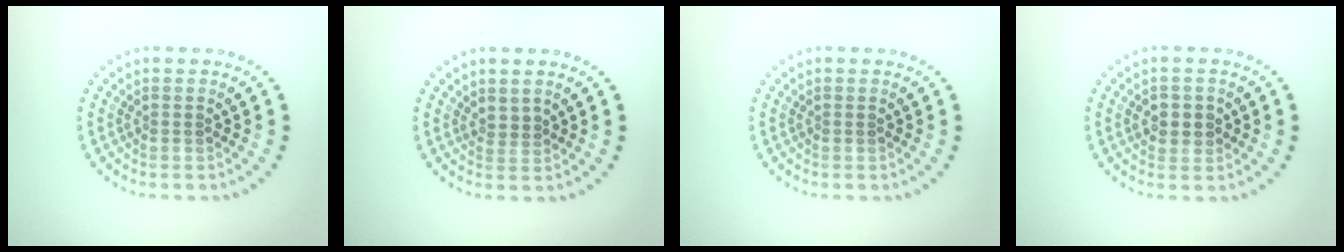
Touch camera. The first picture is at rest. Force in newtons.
{"total": 1.0, "press": 0.6, "slide": 0.8}
{"total": 0.0}
{"total": 2.4, "press": 2.3, "slide": 0.6}